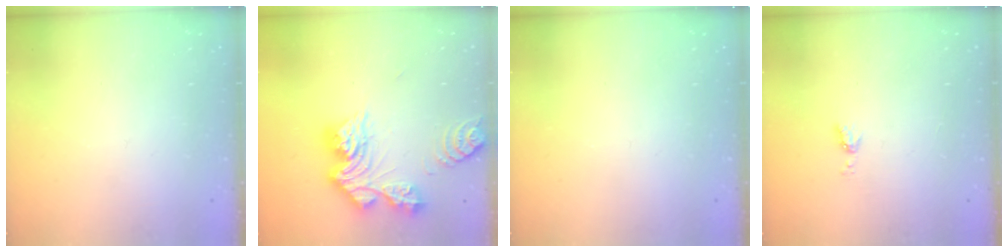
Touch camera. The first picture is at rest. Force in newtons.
{"total": 14.3, "press": 14.2, "slide": 1.5}
{"total": 0.0}
{"total": 4.0, "press": 4.0, "slide": 0.5}